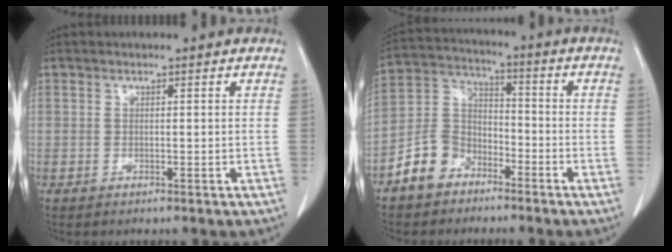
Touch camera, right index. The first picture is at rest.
{"total": 8.3, "force": [-5.2, 5.9, 2.5], "torque": [-0.063, 0.019, -0.104]}